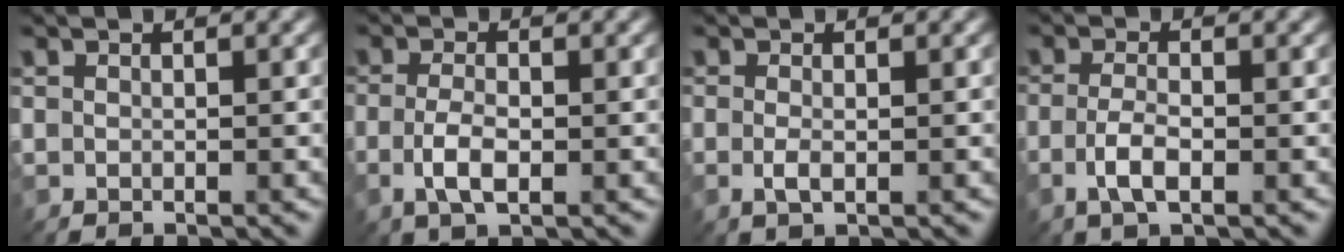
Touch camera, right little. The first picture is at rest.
{"total": 2.9, "force": [-0.8, 1.0, 2.6], "torque": [-0.061, -0.003, -0.019]}
{"total": 1.4, "force": [-0.2, 0.3, 1.3], "torque": [-0.029, -0.003, -0.006]}
{"total": 2.7, "force": [-1.0, 0.9, 2.4], "torque": [-0.054, 0.002, -0.025]}